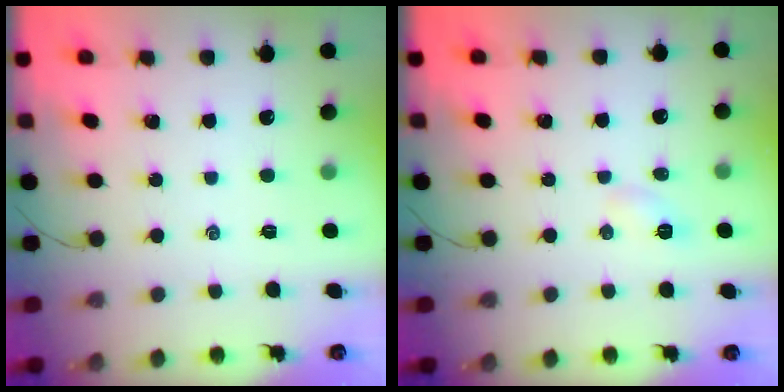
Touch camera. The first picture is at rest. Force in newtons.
{"total": 2.9, "press": 2.8, "slide": 0.8}